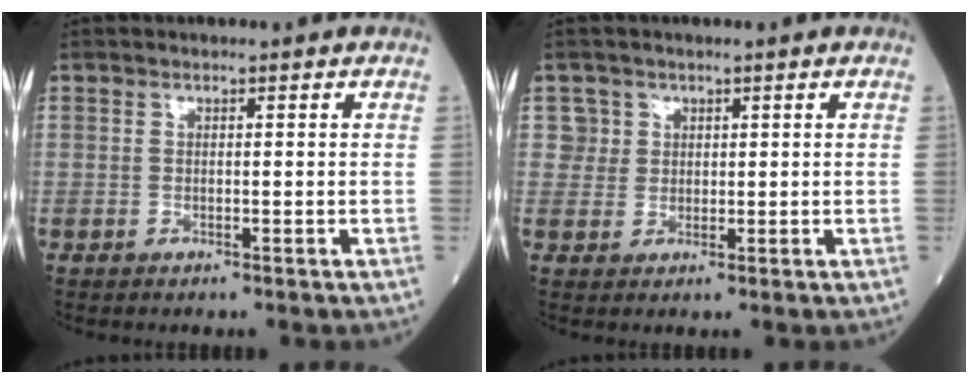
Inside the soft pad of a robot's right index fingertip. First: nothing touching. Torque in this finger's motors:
{"motor_torque": [-0.15, 0.02, -0.09, -0.02]}